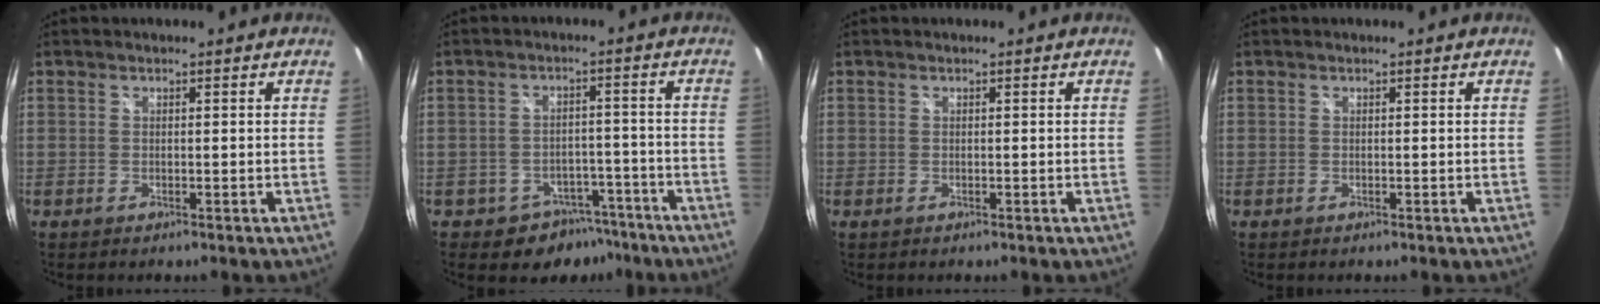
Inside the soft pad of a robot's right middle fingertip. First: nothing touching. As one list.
[{"total": 6.9, "force": [-5.0, 4.6, 1.2], "torque": [-0.024, 0.024, -0.055]}, {"total": 0.0}, {"total": 0.0}]